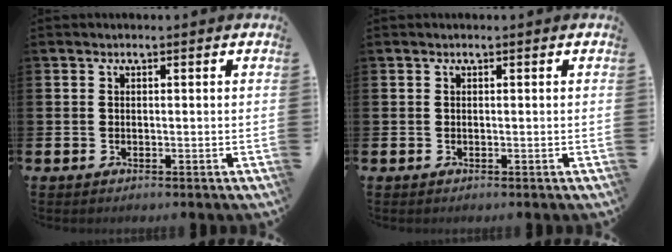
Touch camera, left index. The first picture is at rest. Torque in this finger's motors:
{"motor_torque": [-0.03, 0.03, 0.00, 0.00]}